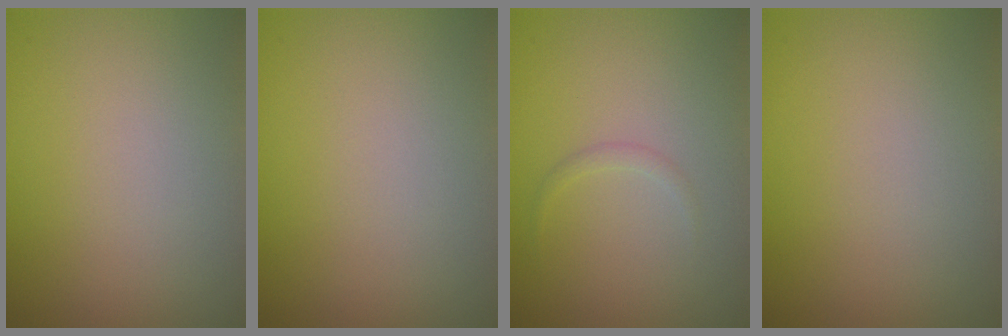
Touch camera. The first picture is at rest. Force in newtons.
{"total": 0.0}
{"total": 0.6, "press": 0.6, "slide": 0.1}
{"total": 0.0}